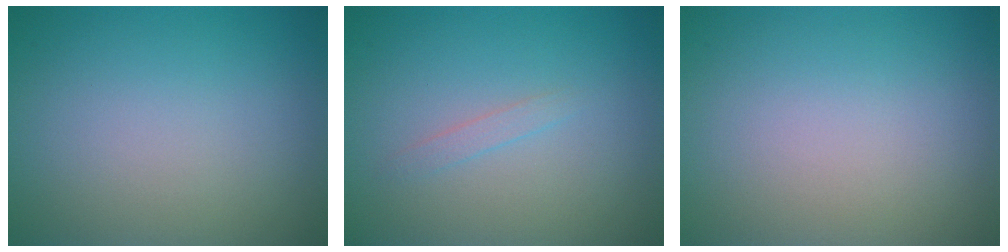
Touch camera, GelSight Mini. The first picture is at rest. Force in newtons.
{"total": 0.8, "press": 0.8, "slide": 0.1}
{"total": 0.0}